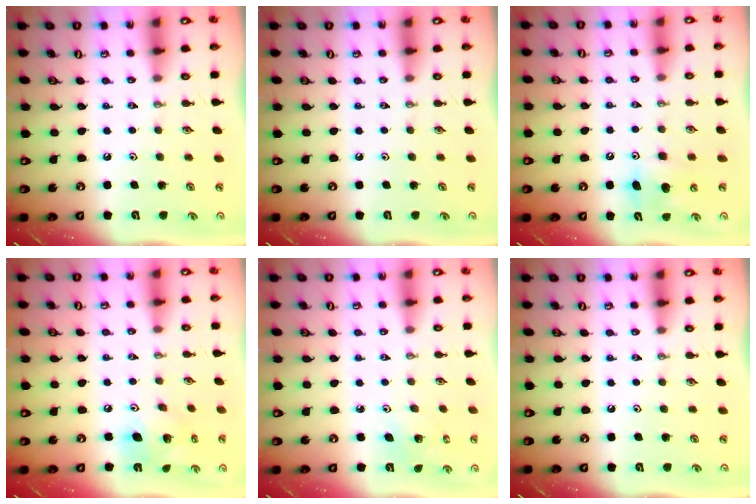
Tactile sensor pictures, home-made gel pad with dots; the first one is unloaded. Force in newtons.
{"total": 0.0}
{"total": 8.8, "press": 8.7, "slide": 1.3}
{"total": 12.2, "press": 12.0, "slide": 2.3}
{"total": 2.4, "press": 2.4, "slide": 0.1}
{"total": 0.0}